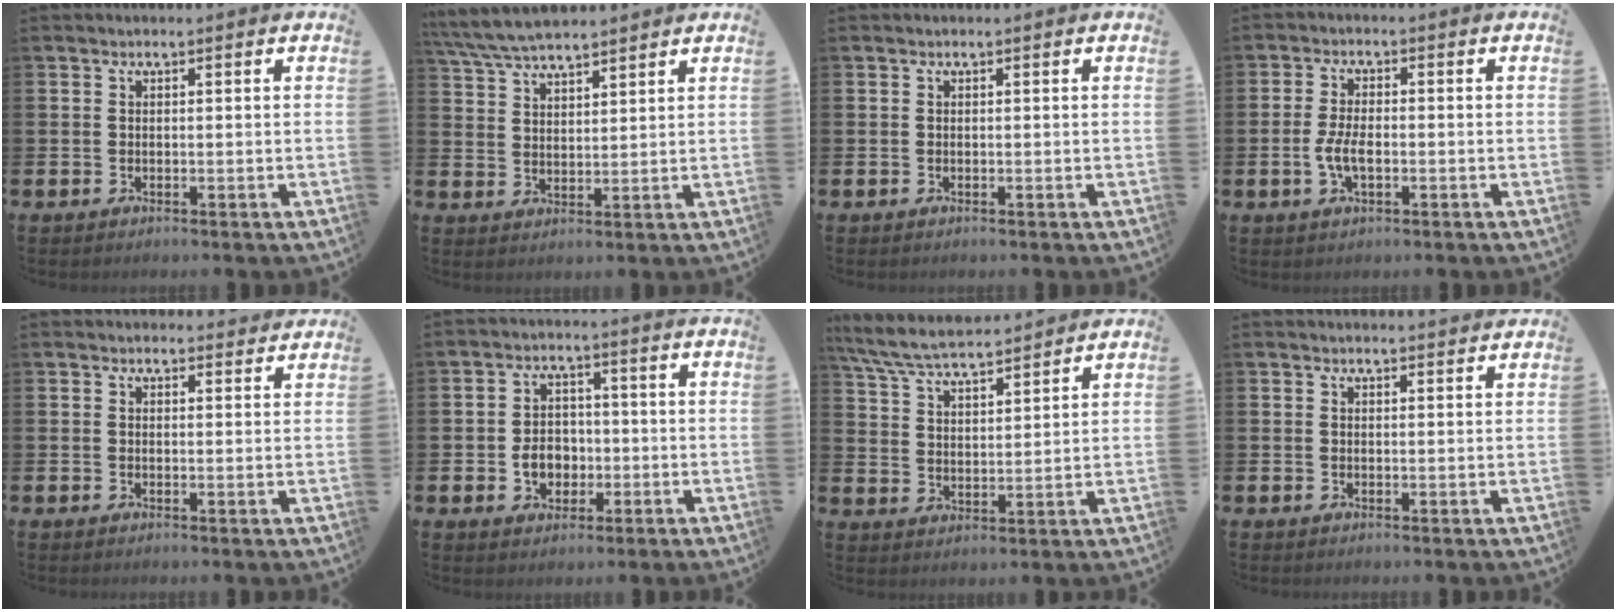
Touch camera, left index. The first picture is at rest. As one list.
[{"total": 5.7, "force": [5.5, 0.9, 1.4], "torque": [-0.050, -0.017, 0.101]}, {"total": 0.0}, {"total": 3.8, "force": [-0.8, 1.7, 3.3], "torque": [-0.059, 0.000, -0.017]}, {"total": 1.5, "force": [1.4, 0.4, 0.0], "torque": [0.008, -0.004, 0.024]}, {"total": 4.5, "force": [-1.0, 3.6, 2.5], "torque": [-0.030, -0.001, -0.027]}, {"total": 6.9, "force": [6.6, 0.8, 2.0], "torque": [-0.065, -0.032, 0.119]}, {"total": 1.2, "force": [1.2, 0.0, 0.1], "torque": [0.006, -0.007, 0.020]}]